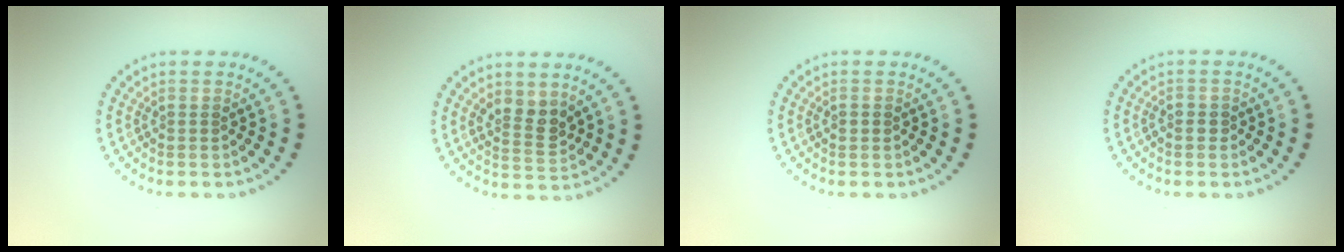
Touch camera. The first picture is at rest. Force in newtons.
{"total": 2.6, "press": 2.4, "slide": 1.0}
{"total": 1.0, "press": 0.9, "slide": 0.2}
{"total": 0.8, "press": 0.8, "slide": 0.3}